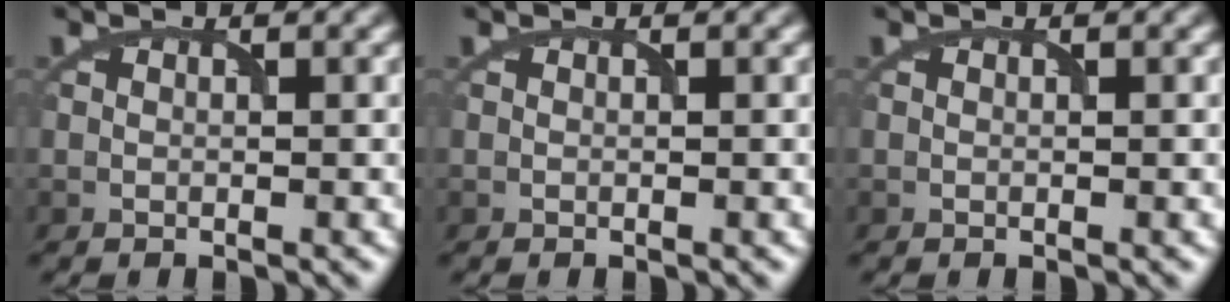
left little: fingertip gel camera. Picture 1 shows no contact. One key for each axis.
{"total": 0.0}
{"total": 0.0}